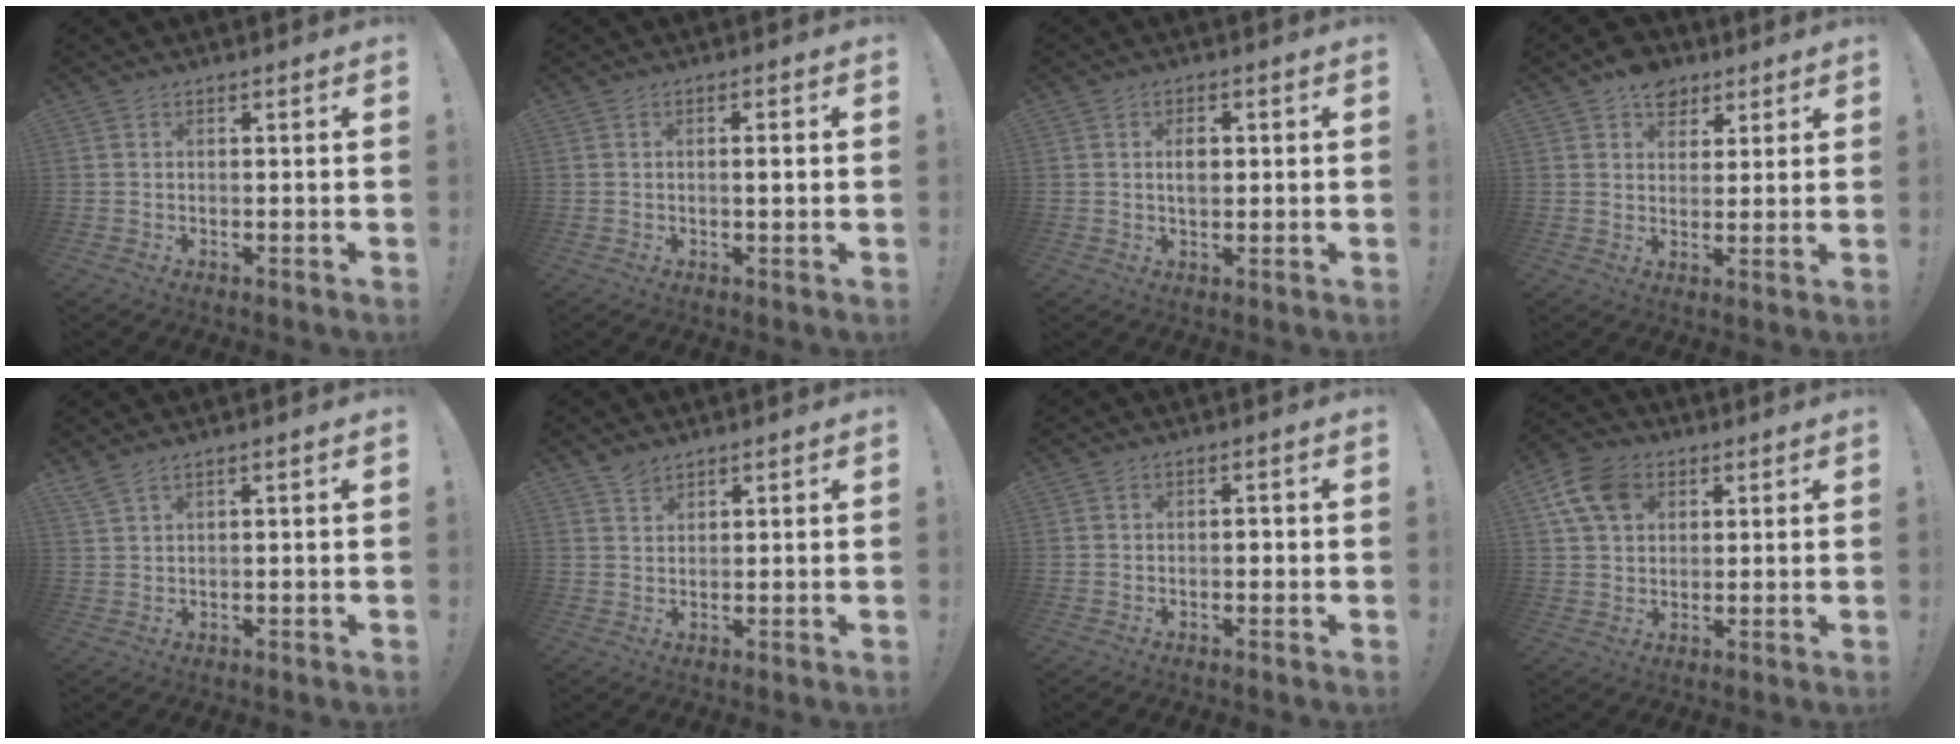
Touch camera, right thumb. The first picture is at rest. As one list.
[{"total": 1.8, "force": [-0.1, 0.2, 1.8], "torque": [-0.019, -0.003, -0.007]}, {"total": 4.1, "force": [0.6, 2.7, 3.1], "torque": [-0.041, 0.000, 0.004]}, {"total": 8.3, "force": [4.8, 6.2, 2.6], "torque": [-0.026, -0.027, 0.093]}, {"total": 2.6, "force": [2.0, 0.0, 1.7], "torque": [-0.035, -0.009, 0.037]}, {"total": 2.8, "force": [2.6, 1.1, 0.6], "torque": [0.001, -0.019, 0.046]}, {"total": 1.3, "force": [-0.6, 0.9, 0.7], "torque": [-0.014, 0.006, -0.012]}, {"total": 11.4, "force": [4.6, 8.3, 6.2], "torque": [-0.116, -0.003, 0.094]}]